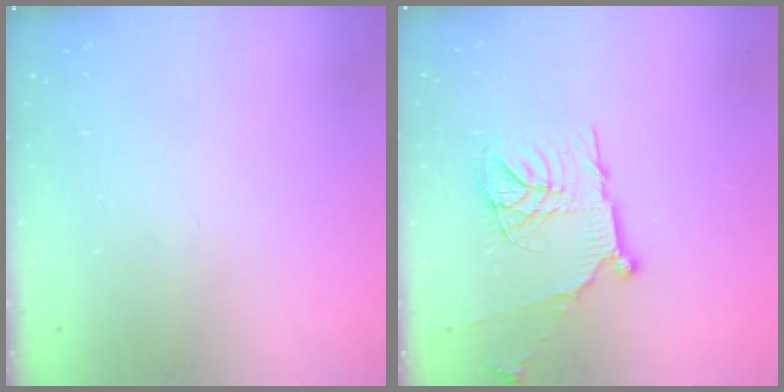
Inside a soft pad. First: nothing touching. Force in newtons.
{"total": 15.2, "press": 15.2, "slide": 0.8}